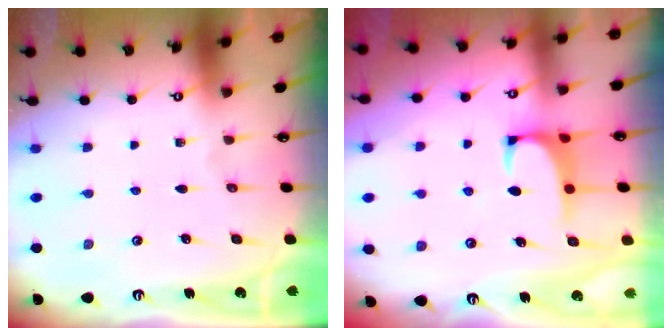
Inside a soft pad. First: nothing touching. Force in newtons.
{"total": 1.2, "press": 1.0, "slide": 0.7}